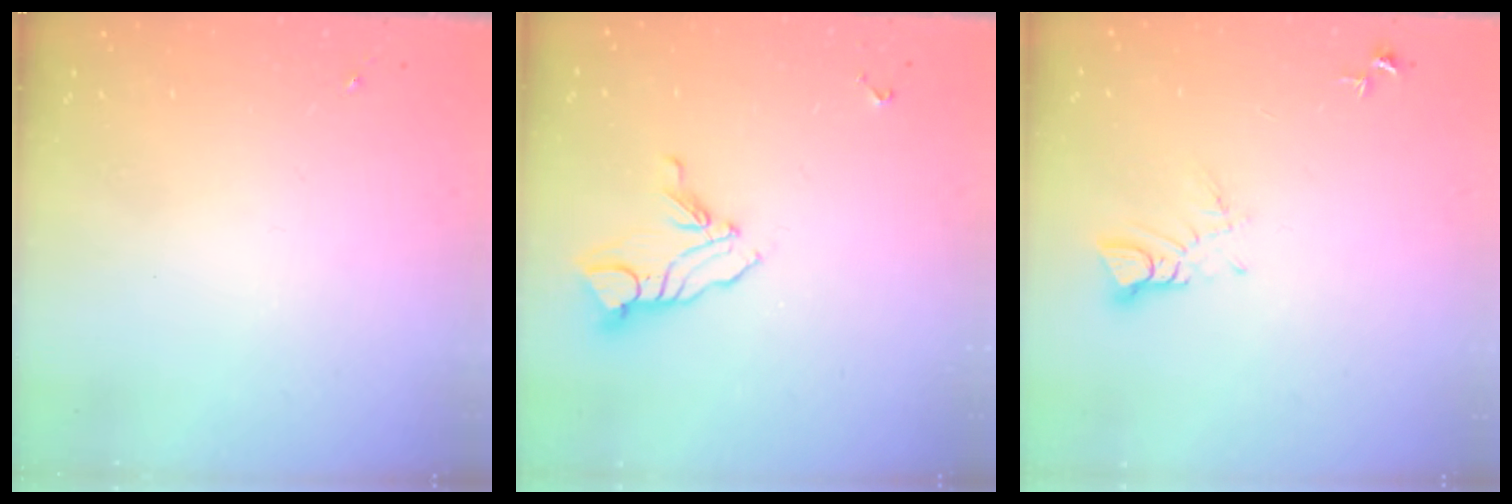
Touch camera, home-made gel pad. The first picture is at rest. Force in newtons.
{"total": 9.9, "press": 9.8, "slide": 0.8}
{"total": 3.5, "press": 3.5, "slide": 0.2}